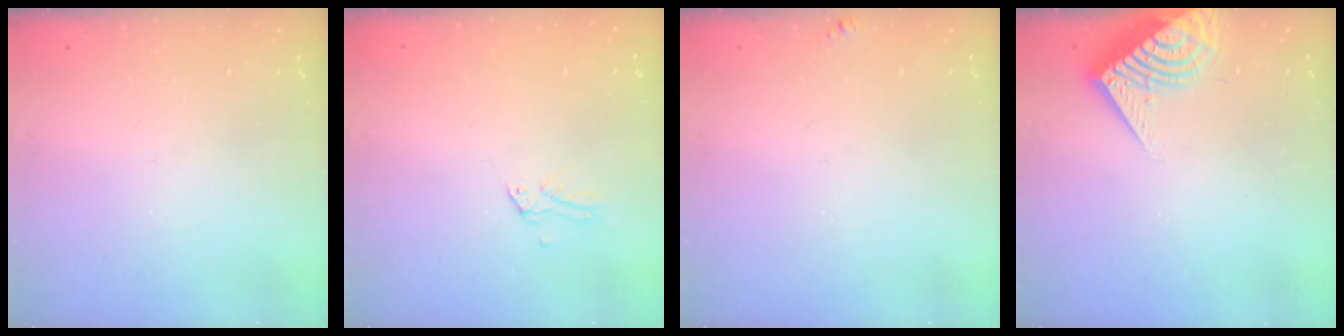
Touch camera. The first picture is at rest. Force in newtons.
{"total": 0.0}
{"total": 3.1, "press": 3.1, "slide": 0.3}
{"total": 9.3, "press": 9.2, "slide": 1.1}